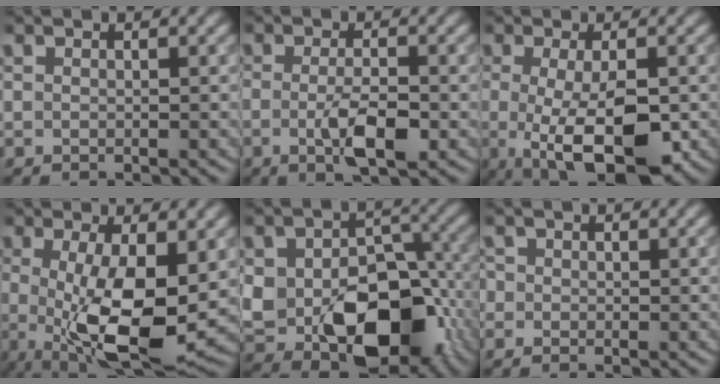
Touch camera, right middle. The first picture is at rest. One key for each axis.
{"total": 3.9, "fx": -1.1, "fy": 1.1, "fz": 3.5, "tx": -0.070, "ty": -0.008, "tz": -0.020}
{"total": 8.1, "fx": -1.8, "fy": 2.7, "fz": 7.4, "tx": -0.133, "ty": -0.021, "tz": -0.022}
{"total": 10.8, "fx": -1.0, "fy": 4.0, "fz": 10.0, "tx": -0.179, "ty": -0.030, "tz": -0.006}
{"total": 13.6, "fx": -3.3, "fy": 9.0, "fz": 9.7, "tx": -0.148, "ty": -0.023, "tz": -0.047}
{"total": 0.8, "fx": -0.2, "fy": 0.8, "fz": 0.1, "tx": 0.002, "ty": -0.003, "tz": -0.009}